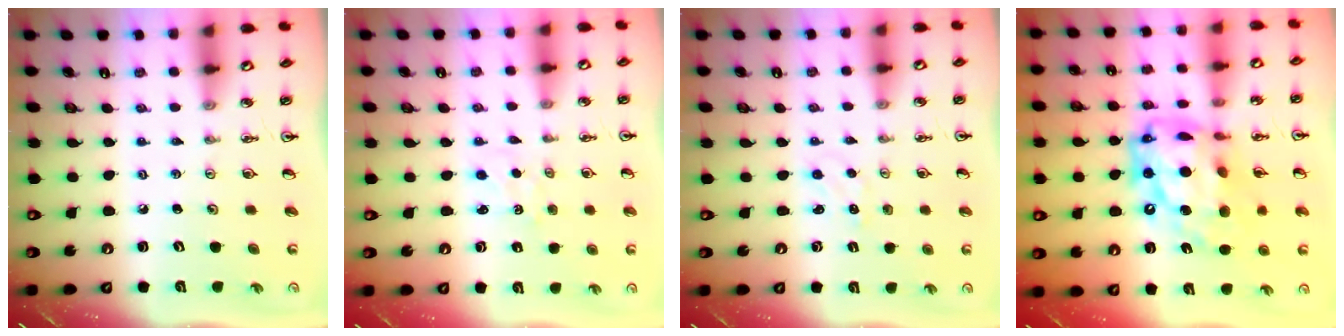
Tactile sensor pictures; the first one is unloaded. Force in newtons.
{"total": 1.6, "press": 1.5, "slide": 0.3}
{"total": 0.9, "press": 0.8, "slide": 0.2}
{"total": 21.9, "press": 21.8, "slide": 2.0}